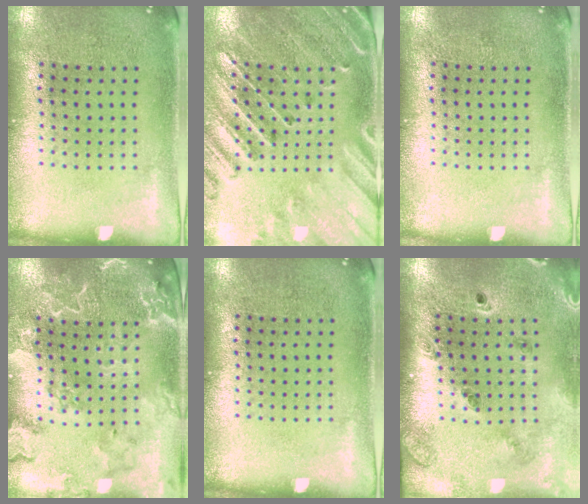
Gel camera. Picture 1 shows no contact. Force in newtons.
{"total": 2.7, "press": 2.6, "slide": 0.8}
{"total": 0.0}
{"total": 2.6, "press": 2.5, "slide": 0.9}
{"total": 0.0}
{"total": 1.6, "press": 1.5, "slide": 0.4}